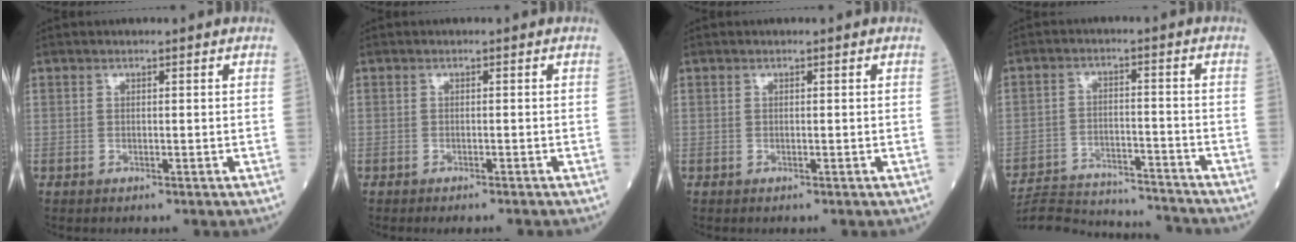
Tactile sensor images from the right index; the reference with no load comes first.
{"total": 2.4, "force": [-2.2, 0.0, 1.0], "torque": [-0.012, -0.002, -0.029]}
{"total": 0.0}
{"total": 16.5, "force": [-16.2, 1.4, 3.2], "torque": [-0.064, 0.003, -0.237]}